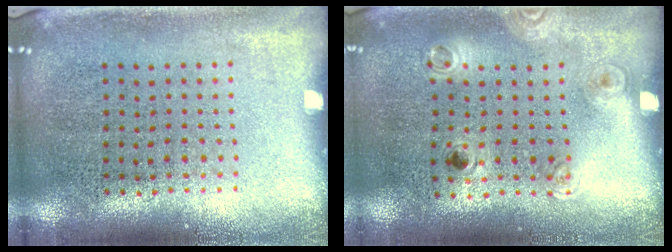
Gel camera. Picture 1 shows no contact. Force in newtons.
{"total": 1.2, "press": 0.8, "slide": 0.8}